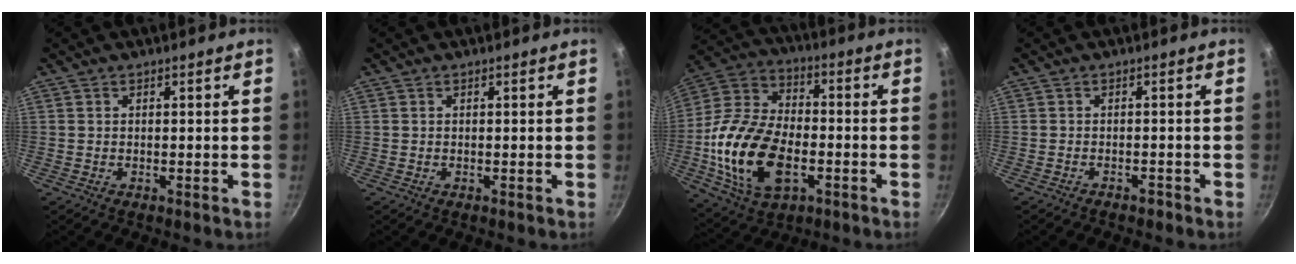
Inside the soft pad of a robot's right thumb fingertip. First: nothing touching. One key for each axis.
{"total": 0.0}
{"total": 21.0, "fx": -5.1, "fy": 12.8, "fz": 15.9, "tx": -0.302, "ty": 0.027, "tz": -0.097}
{"total": 1.2, "fx": -1.1, "fy": 0.4, "fz": 0.3, "tx": -0.010, "ty": 0.020, "tz": -0.012}